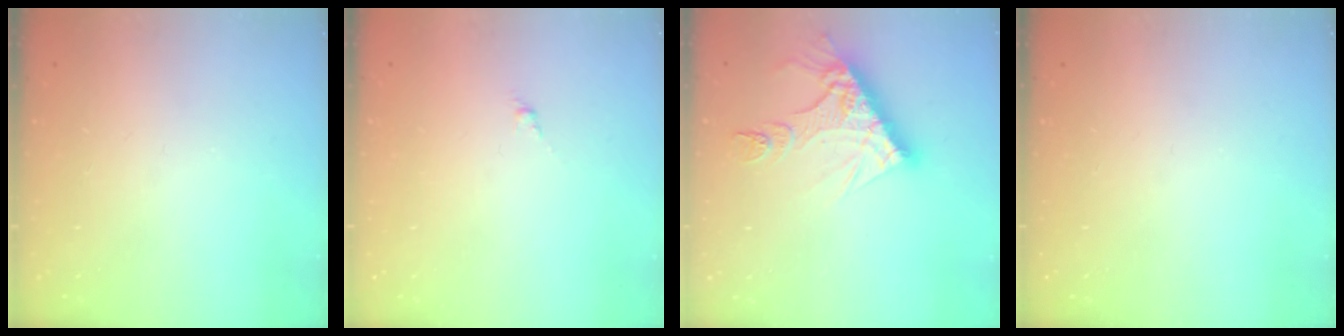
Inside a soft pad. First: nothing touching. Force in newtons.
{"total": 0.0}
{"total": 13.5, "press": 13.4, "slide": 1.2}
{"total": 0.0}